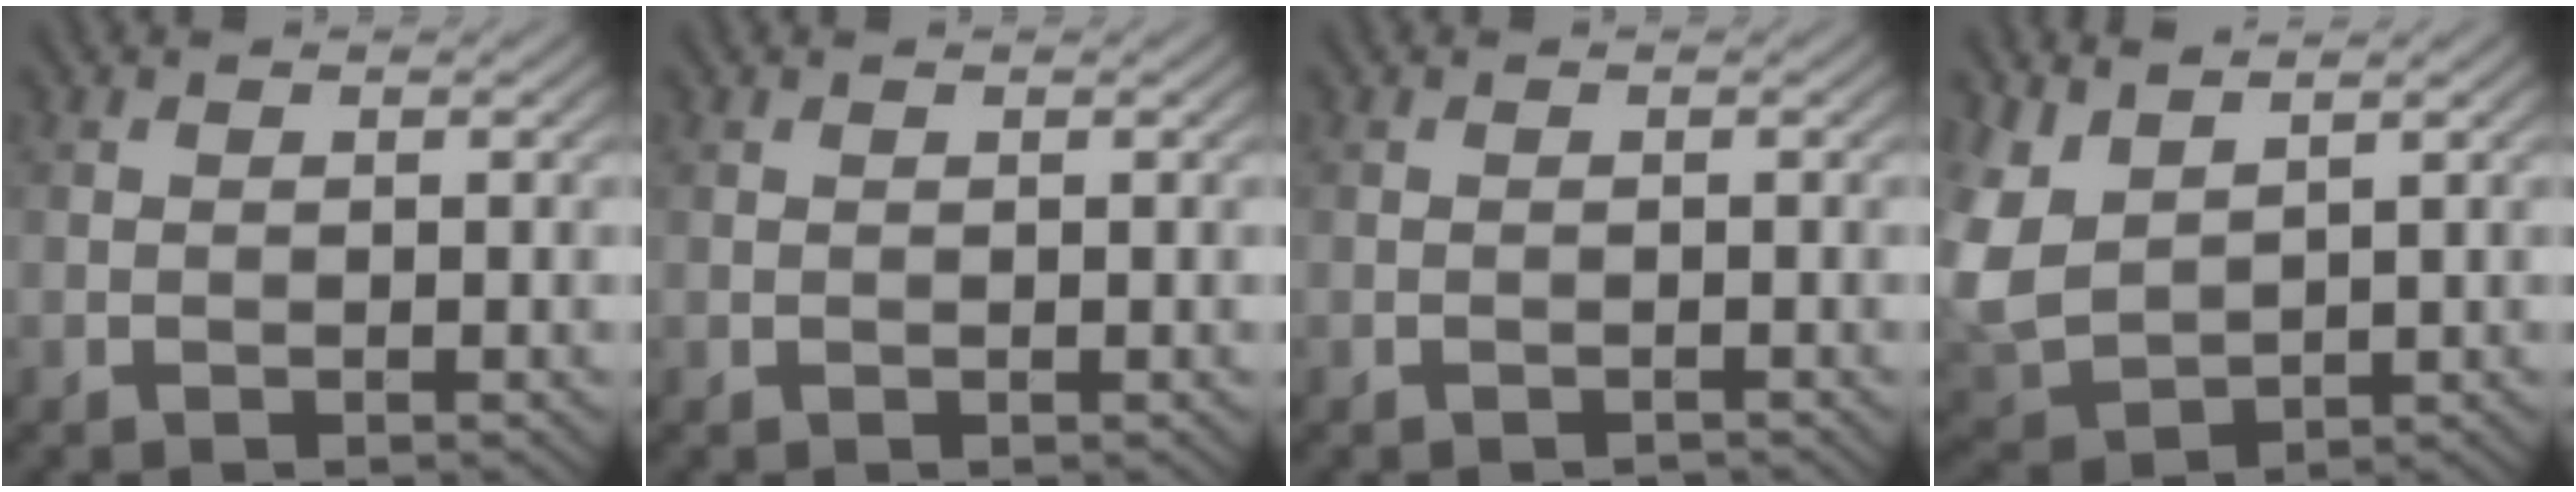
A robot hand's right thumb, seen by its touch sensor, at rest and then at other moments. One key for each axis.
{"total": 0.0}
{"total": 0.5, "fx": -0.5, "fy": 0.0, "fz": 0.0, "tx": 0.002, "ty": -0.001, "tz": -0.011}
{"total": 7.5, "fx": 4.0, "fy": 4.0, "fz": 4.9, "tx": -0.158, "ty": 0.005, "tz": 0.087}